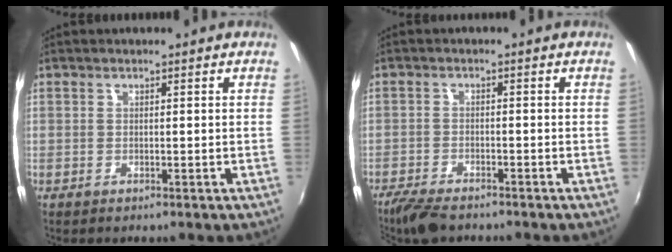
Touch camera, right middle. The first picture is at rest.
{"total": 6.3, "force": [-5.4, 1.6, 2.9], "torque": [-0.079, -0.019, -0.099]}